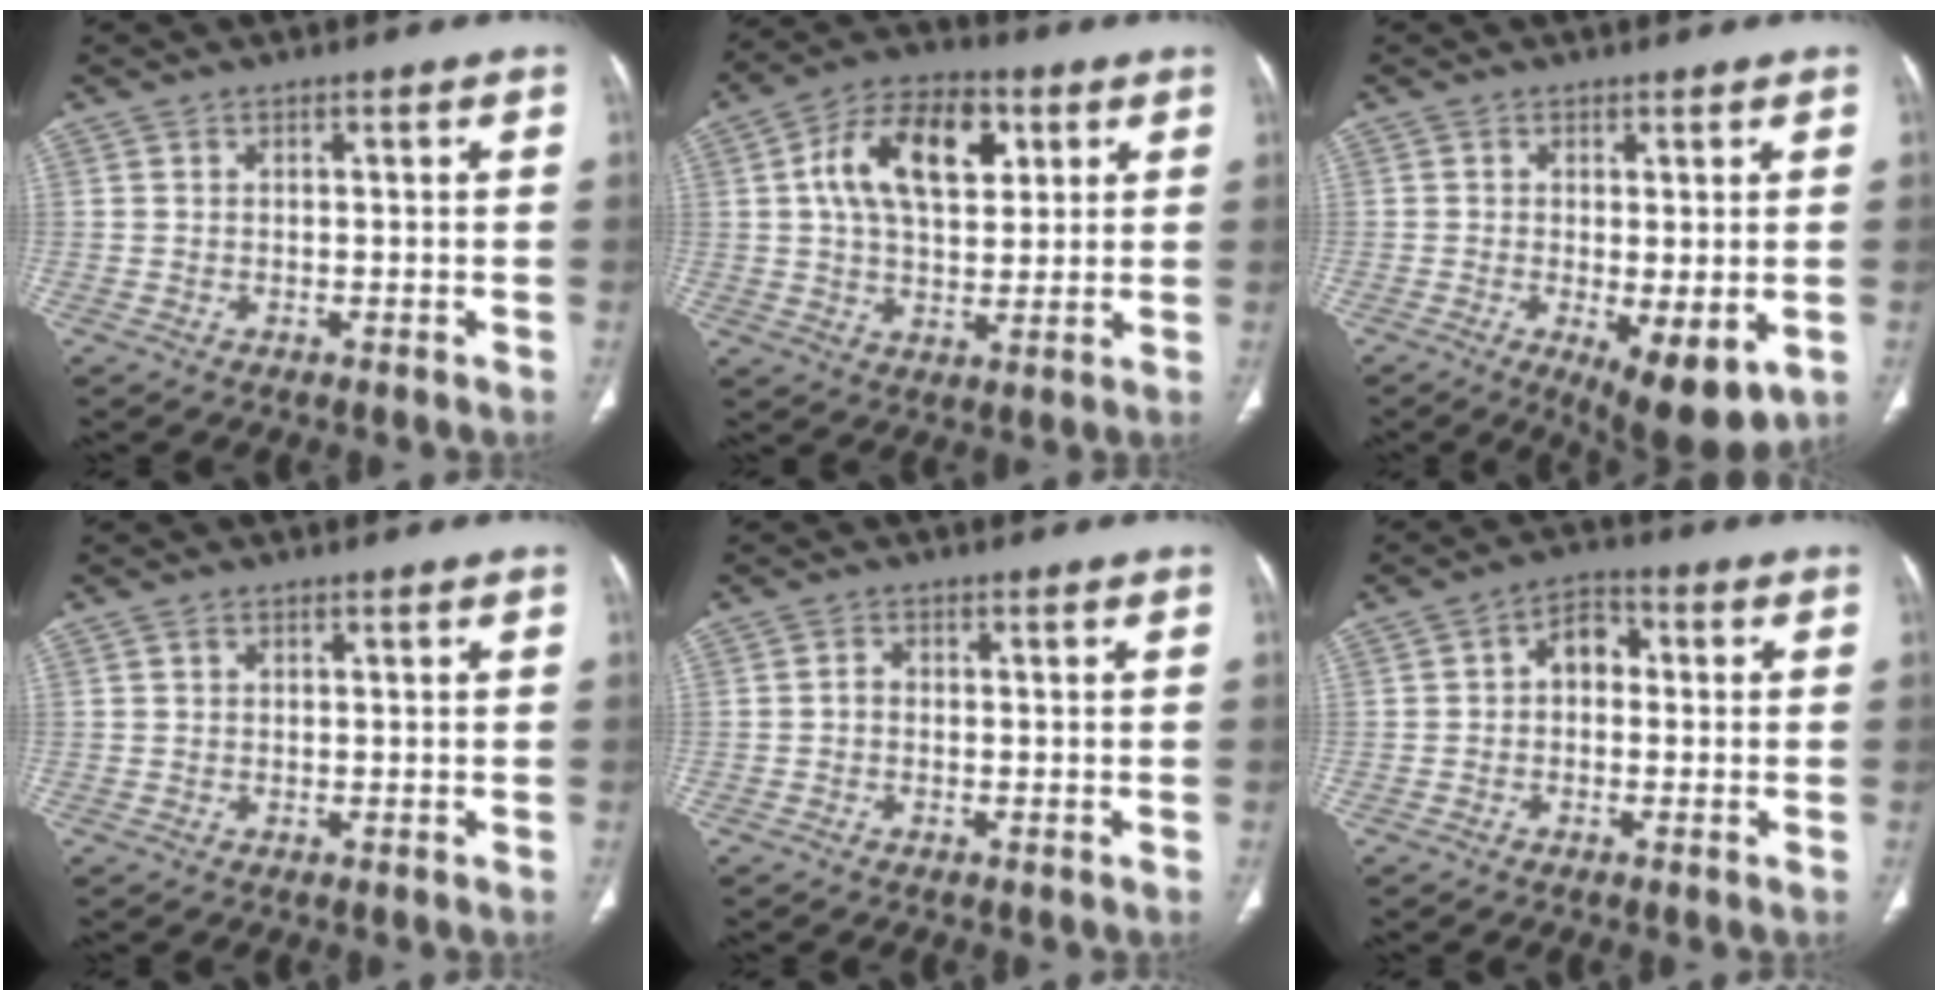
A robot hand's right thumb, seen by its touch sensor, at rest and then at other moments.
{"total": 15.2, "force": [4.4, 9.1, 11.4], "torque": [-0.172, 0.005, 0.072]}
{"total": 9.2, "force": [-2.3, 3.4, 8.3], "torque": [-0.122, -0.024, -0.028]}
{"total": 0.8, "force": [0.4, 0.6, 0.3], "torque": [-0.003, 0.001, 0.006]}
{"total": 1.0, "force": [-0.3, 0.8, 0.6], "torque": [-0.007, 0.003, -0.009]}
{"total": 5.1, "force": [0.2, 3.7, 3.5], "torque": [-0.034, 0.019, -0.011]}